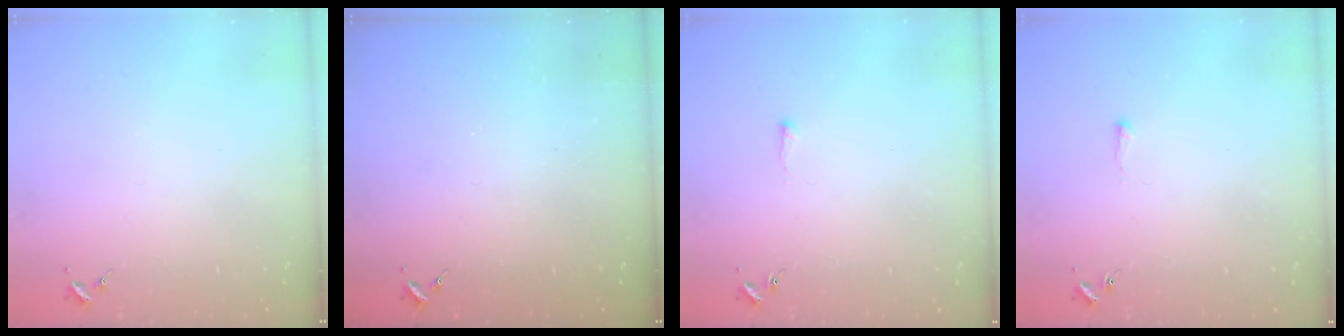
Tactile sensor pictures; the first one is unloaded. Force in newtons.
{"total": 0.0}
{"total": 1.9, "press": 1.8, "slide": 0.3}
{"total": 1.9, "press": 1.8, "slide": 0.3}